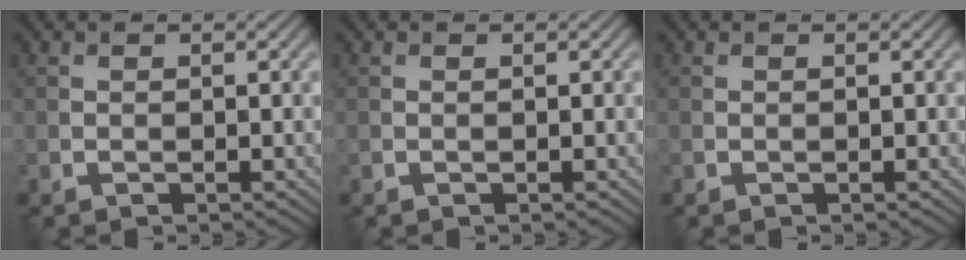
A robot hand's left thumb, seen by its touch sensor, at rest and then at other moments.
{"total": 0.0}
{"total": 0.0}